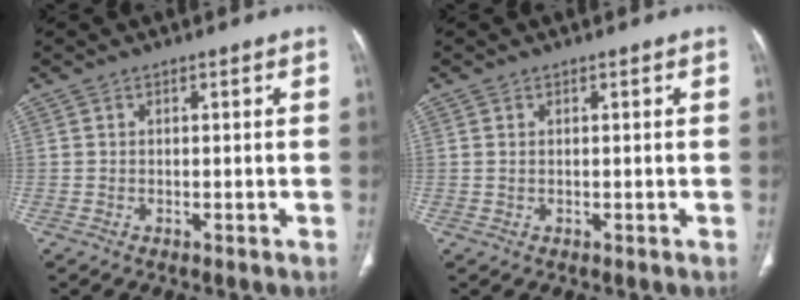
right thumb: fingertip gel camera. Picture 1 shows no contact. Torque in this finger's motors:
{"motor_torque": [-0.40, 0.00, -0.22, 0.10, -0.01]}